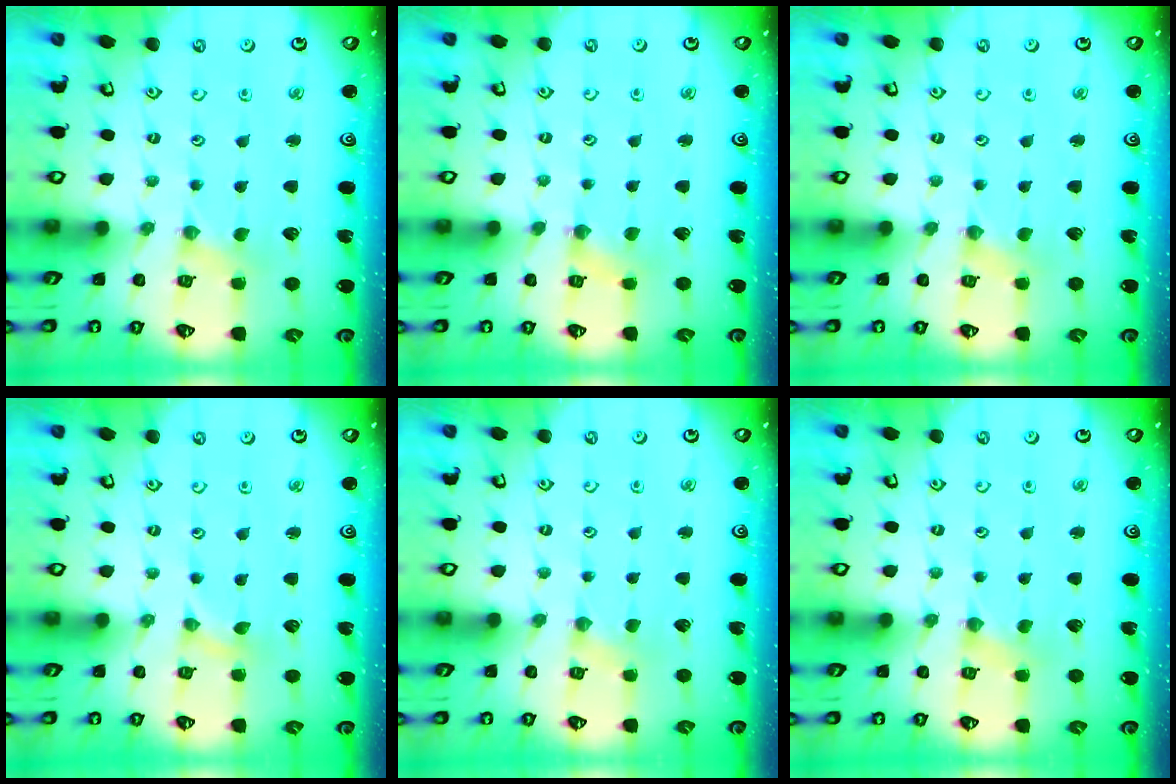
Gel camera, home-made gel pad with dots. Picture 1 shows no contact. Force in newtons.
{"total": 0.8, "press": 0.7, "slide": 0.3}
{"total": 0.0}
{"total": 0.0}
{"total": 0.5, "press": 0.5, "slide": 0.1}
{"total": 0.0}